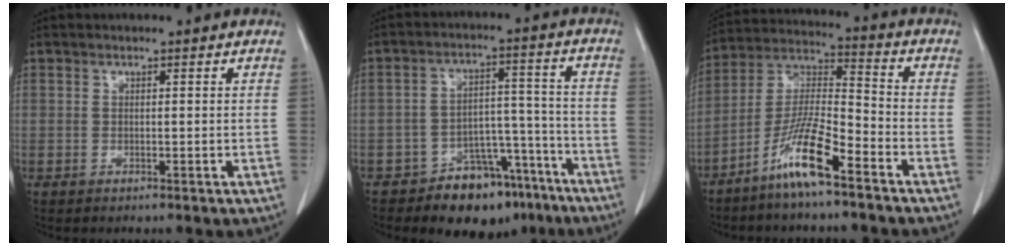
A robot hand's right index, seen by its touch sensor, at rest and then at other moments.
{"total": 11.1, "force": [-8.2, 5.8, 4.8], "torque": [-0.041, 0.046, -0.119]}
{"total": 11.0, "force": [-7.1, 0.9, 8.3], "torque": [-0.170, -0.012, -0.142]}